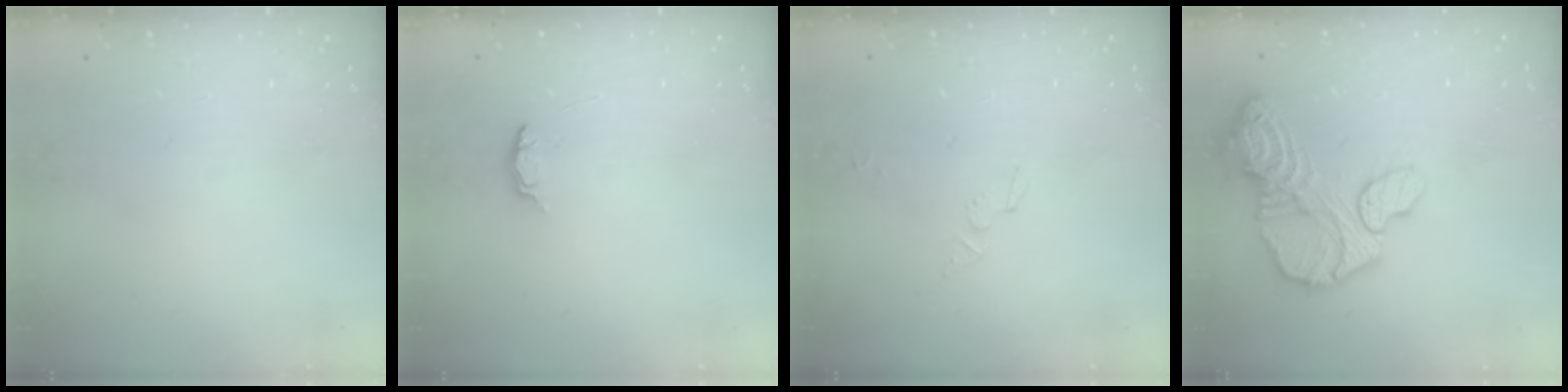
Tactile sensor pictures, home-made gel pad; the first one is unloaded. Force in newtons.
{"total": 4.9, "press": 4.9, "slide": 0.4}
{"total": 2.8, "press": 2.8, "slide": 0.1}
{"total": 17.3, "press": 17.2, "slide": 1.6}